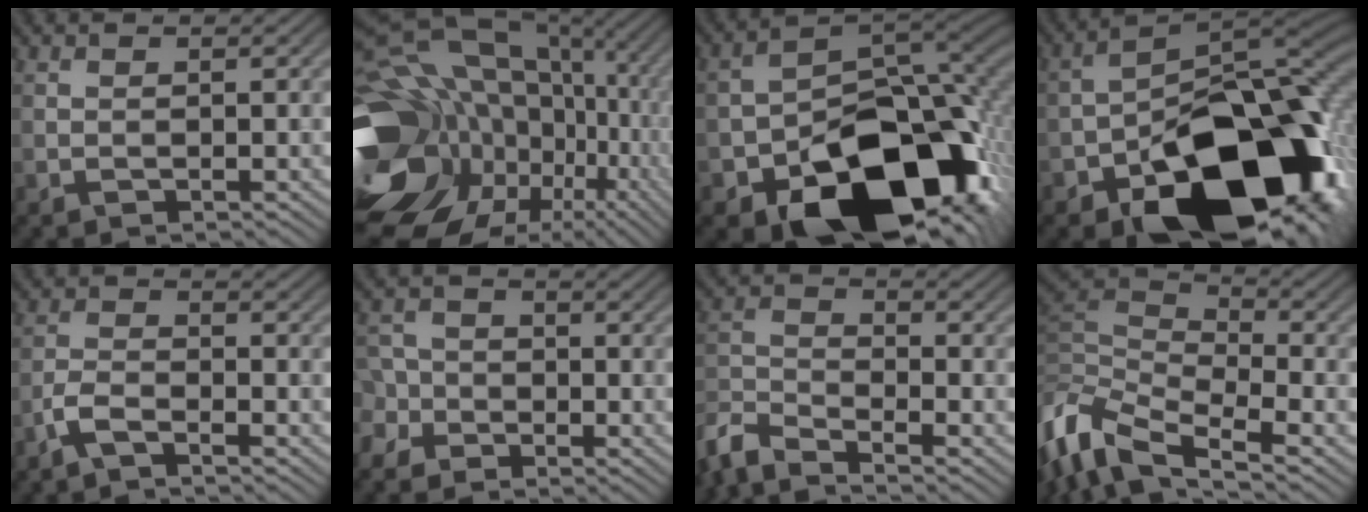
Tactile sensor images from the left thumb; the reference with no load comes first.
{"total": 21.7, "force": [-3.6, 16.9, 13.1], "torque": [-0.293, -0.014, -0.046]}
{"total": 19.8, "force": [-9.7, 12.0, 12.4], "torque": [-0.176, -0.055, -0.143]}
{"total": 20.9, "force": [-9.7, 11.9, 14.2], "torque": [-0.193, -0.039, -0.137]}
{"total": 3.0, "force": [-2.2, 0.8, 1.8], "torque": [-0.043, 0.002, -0.055]}
{"total": 4.8, "force": [-2.4, 3.8, 1.7], "torque": [-0.042, 0.000, -0.063]}
{"total": 7.0, "force": [-5.9, 1.8, 3.4], "torque": [-0.080, -0.014, -0.131]}
{"total": 12.0, "force": [-5.3, 5.3, 9.3], "torque": [-0.221, -0.004, -0.111]}